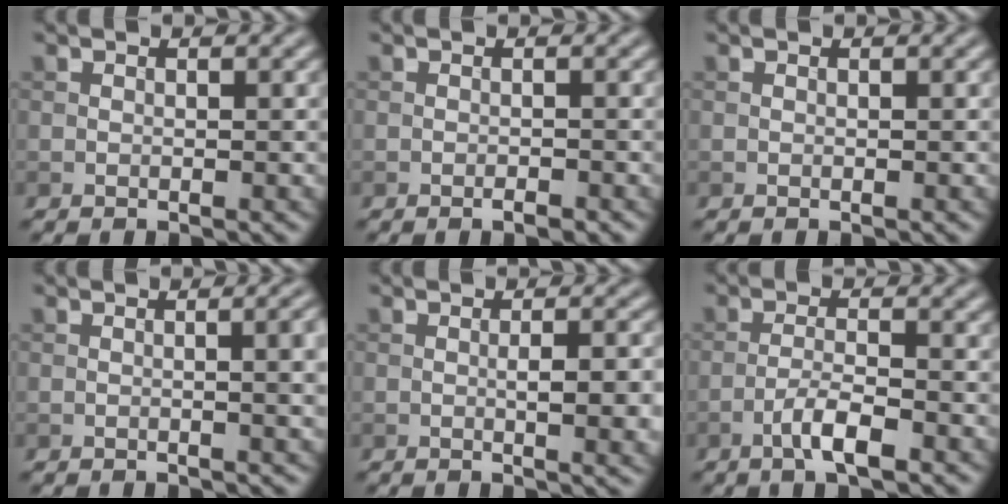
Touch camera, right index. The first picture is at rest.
{"total": 0.9, "force": [-0.5, 0.2, 0.7], "torque": [-0.011, -0.002, -0.008]}
{"total": 0.0}
{"total": 4.4, "force": [0.0, 1.7, 4.1], "torque": [-0.035, 0.009, -0.002]}
{"total": 4.2, "force": [-0.3, 1.2, 4.0], "torque": [-0.063, -0.003, 0.001]}
{"total": 3.4, "force": [-1.9, 0.7, 2.7], "torque": [-0.054, 0.007, -0.041]}